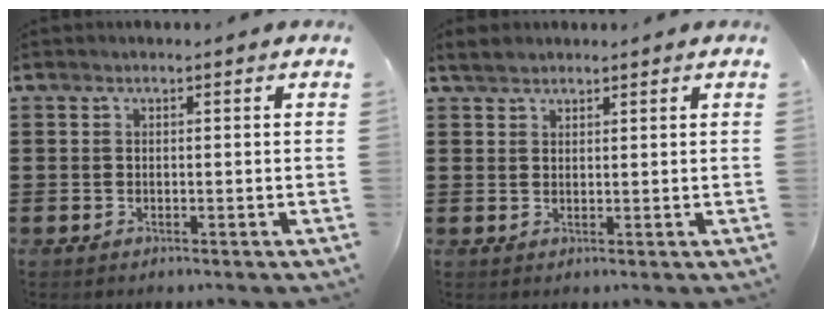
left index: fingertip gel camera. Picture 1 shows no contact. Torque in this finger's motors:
{"motor_torque": [-0.13, -1.14, 0.00, 0.03]}